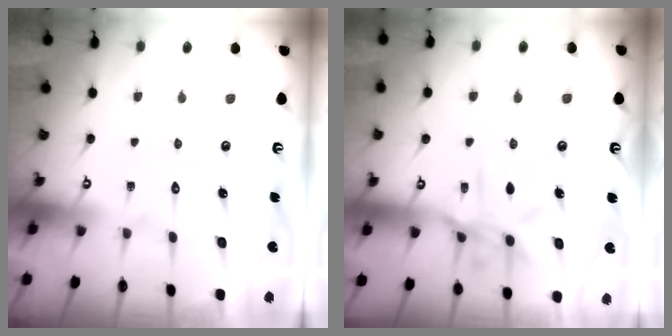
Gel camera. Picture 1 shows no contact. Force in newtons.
{"total": 10.4, "press": 10.4, "slide": 0.9}